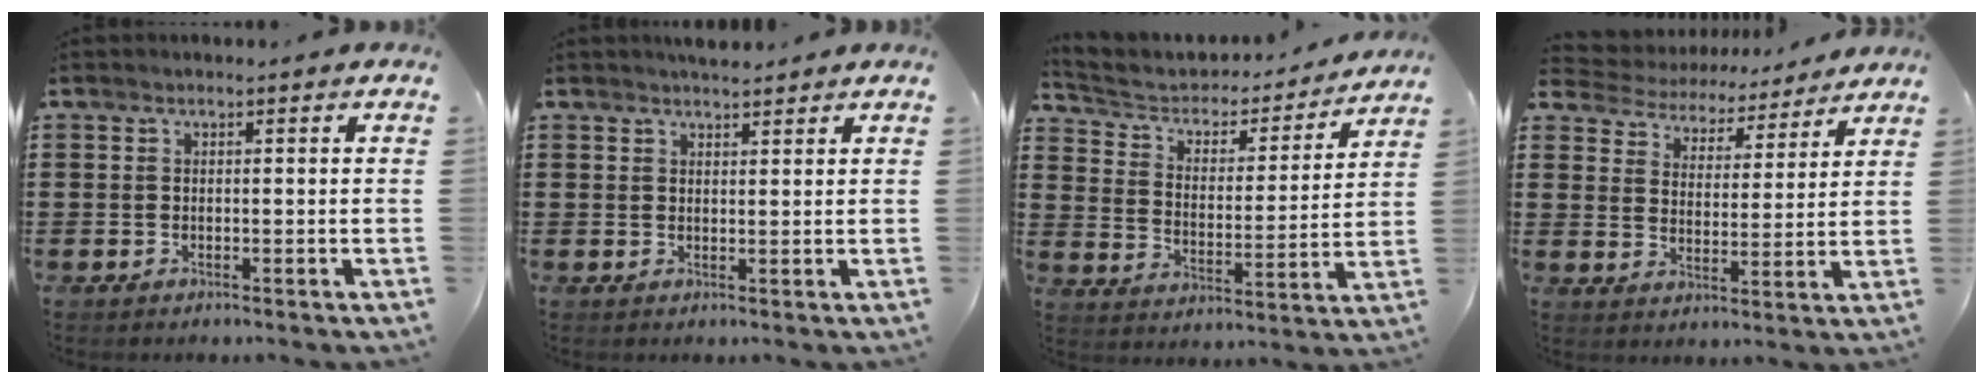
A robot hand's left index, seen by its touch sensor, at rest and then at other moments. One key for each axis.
{"total": 2.2, "fx": 2.1, "fy": 0.2, "fz": 0.5, "tx": -0.013, "ty": 0.001, "tz": 0.040}
{"total": 3.6, "fx": 3.1, "fy": 1.7, "fz": 0.8, "tx": -0.041, "ty": -0.028, "tz": 0.044}
{"total": 4.4, "fx": 4.4, "fy": 0.6, "fz": -0.4, "tx": -0.024, "ty": -0.036, "tz": 0.071}